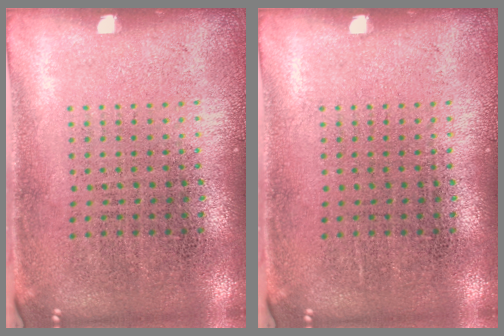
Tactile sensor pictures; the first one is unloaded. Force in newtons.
{"total": 0.0}